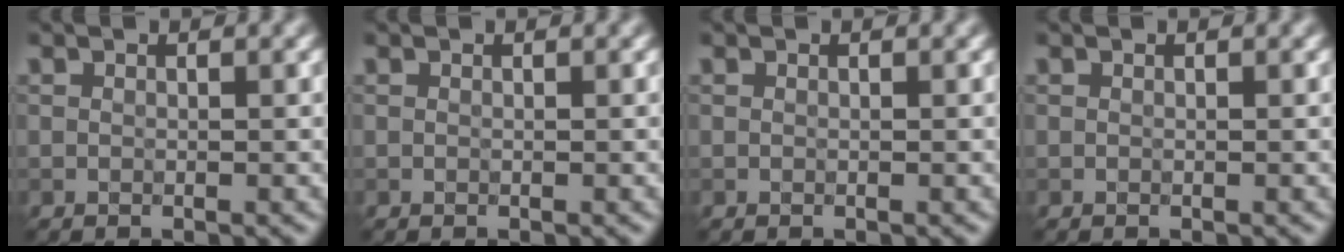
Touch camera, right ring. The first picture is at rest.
{"total": 0.0}
{"total": 0.0}
{"total": 0.0}